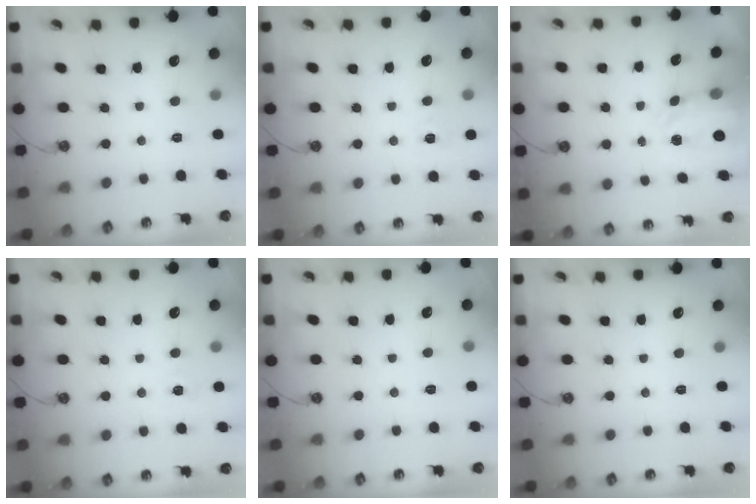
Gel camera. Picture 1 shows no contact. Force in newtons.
{"total": 4.2, "press": 4.2, "slide": 0.6}
{"total": 4.0, "press": 3.9, "slide": 0.6}
{"total": 4.2, "press": 4.2, "slide": 0.6}
{"total": 3.6, "press": 3.6, "slide": 0.5}
{"total": 0.0}